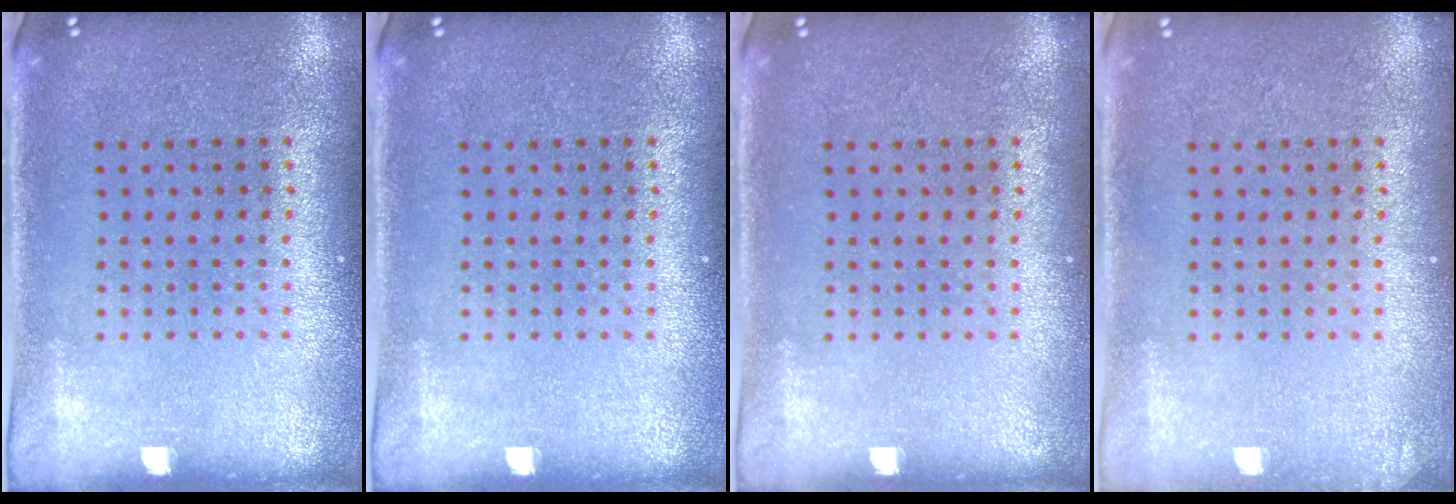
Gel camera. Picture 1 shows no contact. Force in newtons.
{"total": 0.0}
{"total": 0.0}
{"total": 0.6, "press": 0.6, "slide": 0.0}